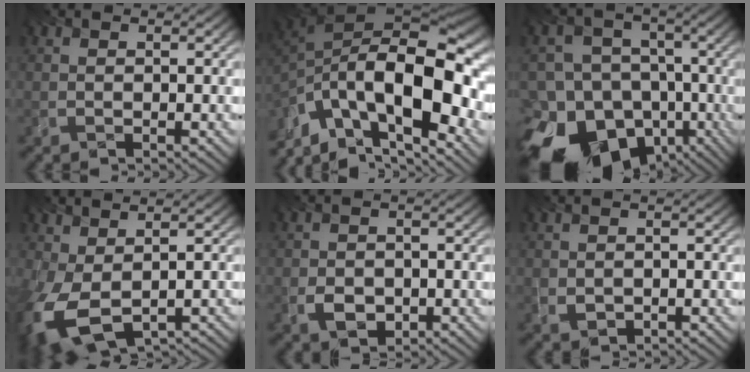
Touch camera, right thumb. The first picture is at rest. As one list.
[{"total": 16.6, "force": [-7.4, 7.2, 13.0], "torque": [-0.226, 0.001, -0.141]}, {"total": 20.8, "force": [-13.3, 14.6, 6.4], "torque": [-0.141, -0.039, -0.231]}, {"total": 9.1, "force": [-1.7, 5.5, 7.1], "torque": [-0.191, -0.034, -0.008]}, {"total": 2.8, "force": [-1.6, 1.9, 1.3], "torque": [-0.035, -0.010, -0.028]}, {"total": 1.1, "force": [0.0, 0.9, 0.6], "torque": [-0.021, -0.001, 0.001]}]